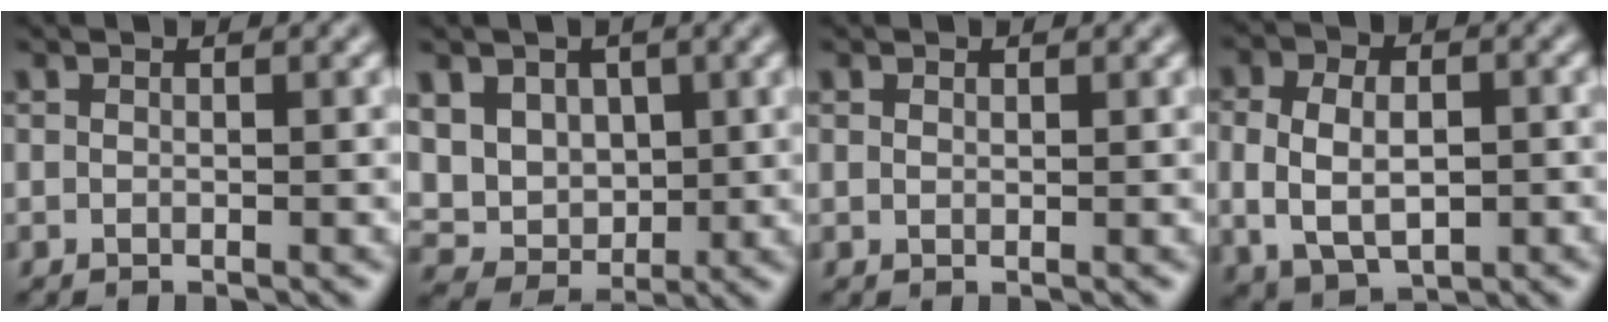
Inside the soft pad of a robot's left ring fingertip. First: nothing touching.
{"total": 6.4, "force": [1.9, 5.3, 3.1], "torque": [-0.064, 0.005, 0.036]}
{"total": 0.5, "force": [0.4, 0.3, 0.1], "torque": [-0.001, -0.002, 0.007]}
{"total": 7.1, "force": [-0.4, 5.0, 4.9], "torque": [-0.084, 0.004, -0.006]}